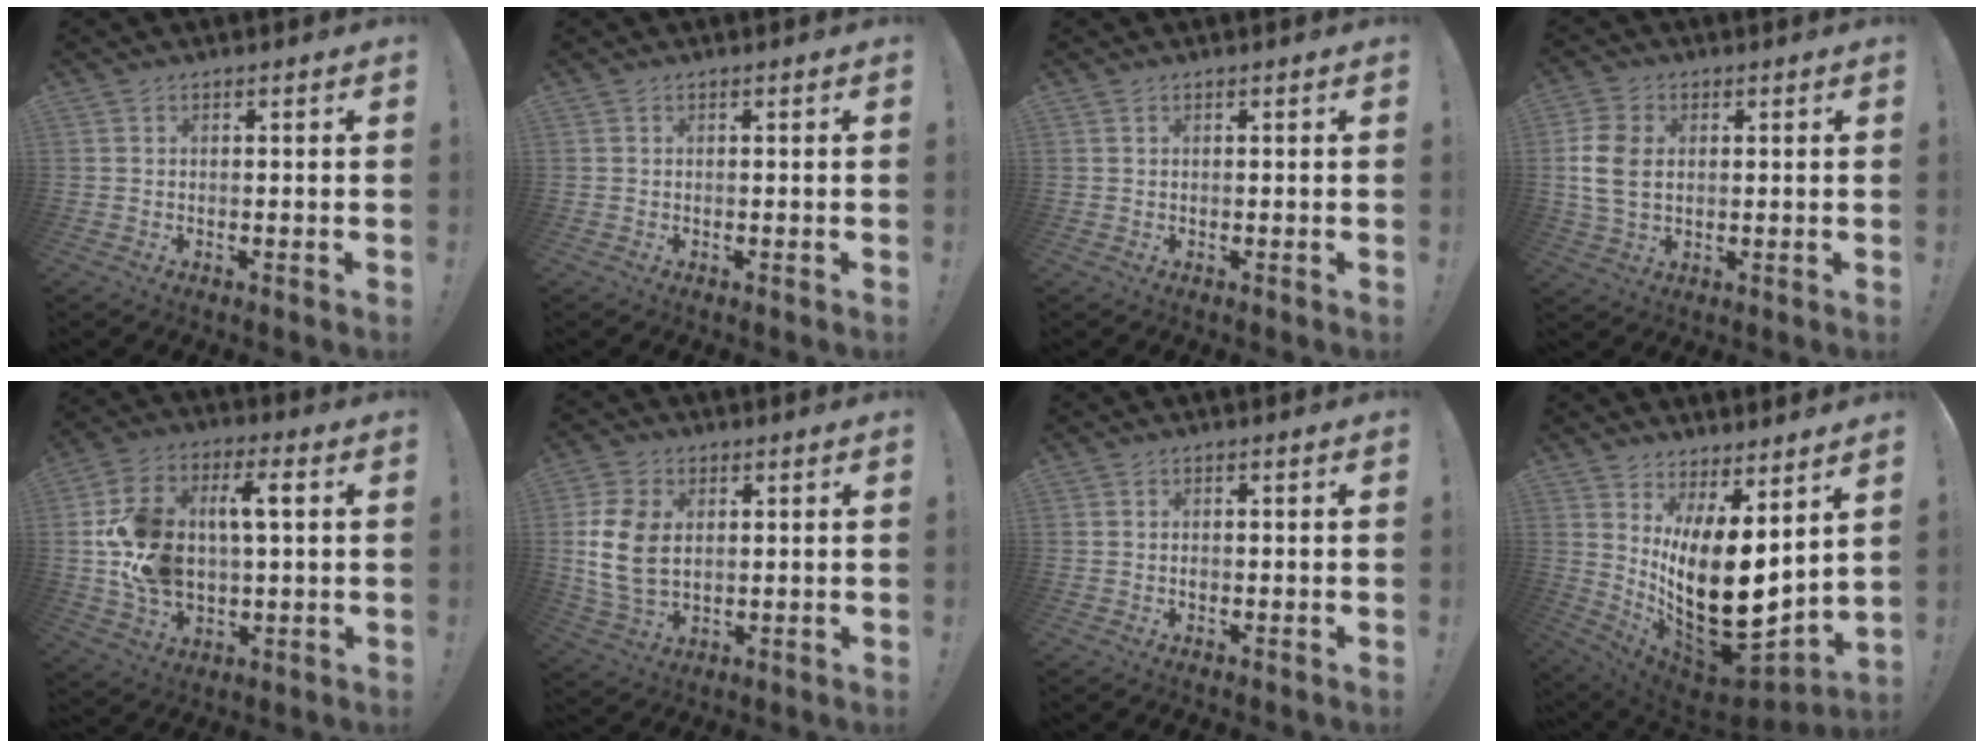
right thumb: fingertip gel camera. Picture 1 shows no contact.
{"total": 0.0}
{"total": 0.0}
{"total": 9.9, "force": [1.1, 7.0, 6.9], "torque": [-0.148, 0.003, 0.022]}
{"total": 16.2, "force": [2.2, 9.9, 12.6], "torque": [-0.228, 0.005, 0.040]}
{"total": 12.8, "force": [1.6, 8.8, 9.1], "torque": [-0.185, -0.005, 0.034]}
{"total": 0.6, "force": [-0.4, 0.4, 0.1], "torque": [-0.008, 0.005, -0.007]}
{"total": 20.2, "force": [-0.5, 8.9, 18.2], "torque": [-0.321, -0.036, 0.006]}